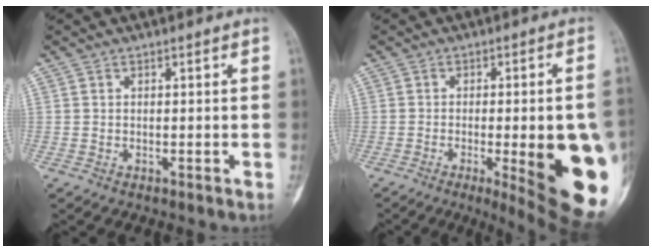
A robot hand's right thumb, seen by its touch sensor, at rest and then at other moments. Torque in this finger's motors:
{"motor_torque": [1.53, 3.48, 2.20, -0.47, 0.10]}